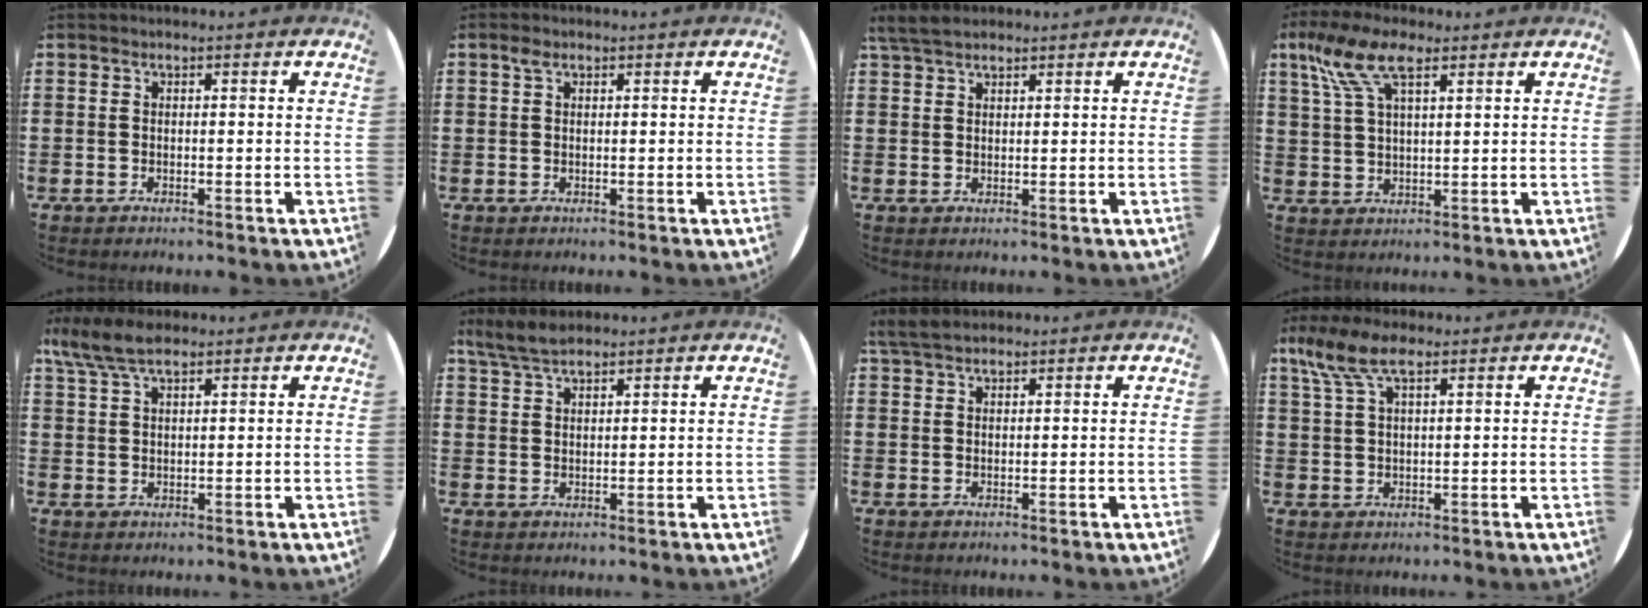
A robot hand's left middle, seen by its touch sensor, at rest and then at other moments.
{"total": 1.1, "force": [0.6, 0.6, 0.6], "torque": [-0.005, 0.002, 0.009]}
{"total": 3.4, "force": [2.9, 1.1, 1.4], "torque": [-0.033, 0.005, 0.055]}
{"total": 8.0, "force": [4.8, 3.1, 5.6], "torque": [-0.123, 0.003, 0.085]}
{"total": 5.7, "force": [4.3, 2.0, 3.1], "torque": [-0.063, -0.004, 0.078]}
{"total": 4.2, "force": [3.7, 1.1, 1.8], "torque": [-0.043, -0.001, 0.068]}
{"total": 3.4, "force": [2.9, 1.1, 1.4], "torque": [-0.024, 0.002, 0.053]}
{"total": 6.5, "force": [3.9, 2.5, 4.6], "torque": [-0.099, 0.004, 0.070]}